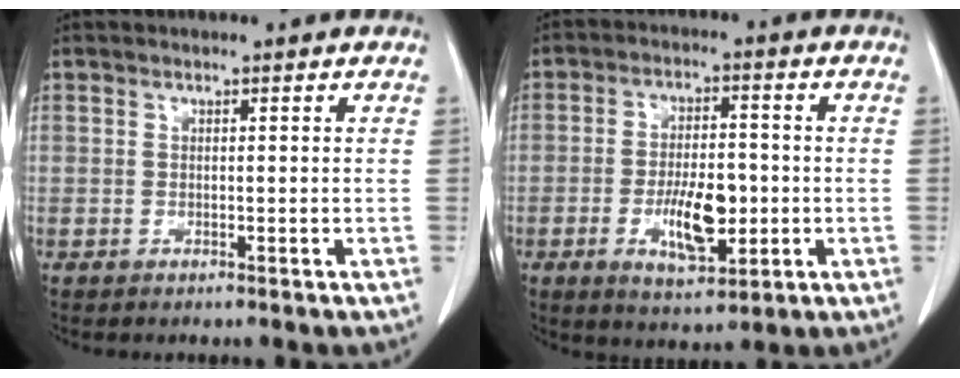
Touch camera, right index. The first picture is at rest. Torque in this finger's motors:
{"motor_torque": [0.50, -0.12, 0.18, 0.05]}